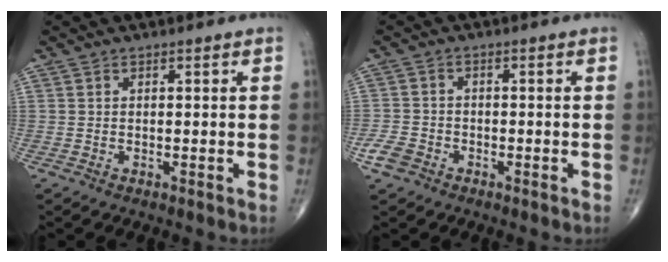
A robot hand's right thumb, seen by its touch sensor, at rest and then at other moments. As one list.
[{"total": 3.6, "force": [-2.1, 2.6, 1.4], "torque": [-0.026, 0.012, -0.040]}]